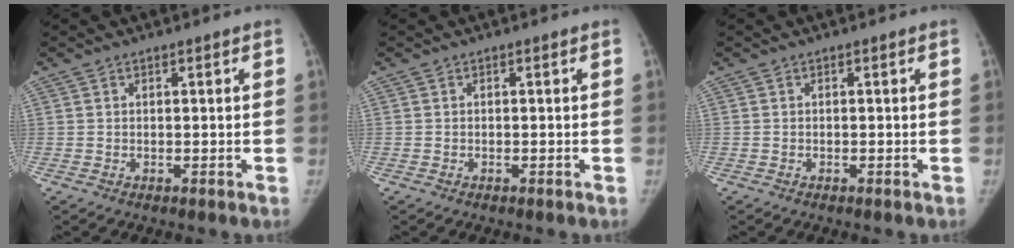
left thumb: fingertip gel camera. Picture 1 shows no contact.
{"total": 0.0}
{"total": 0.0}